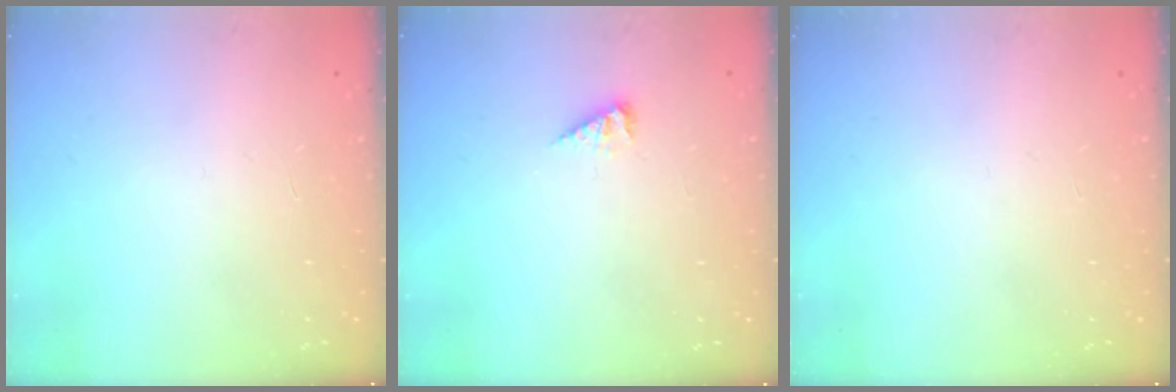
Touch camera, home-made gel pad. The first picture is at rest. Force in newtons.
{"total": 4.3, "press": 4.3, "slide": 0.4}
{"total": 0.0}